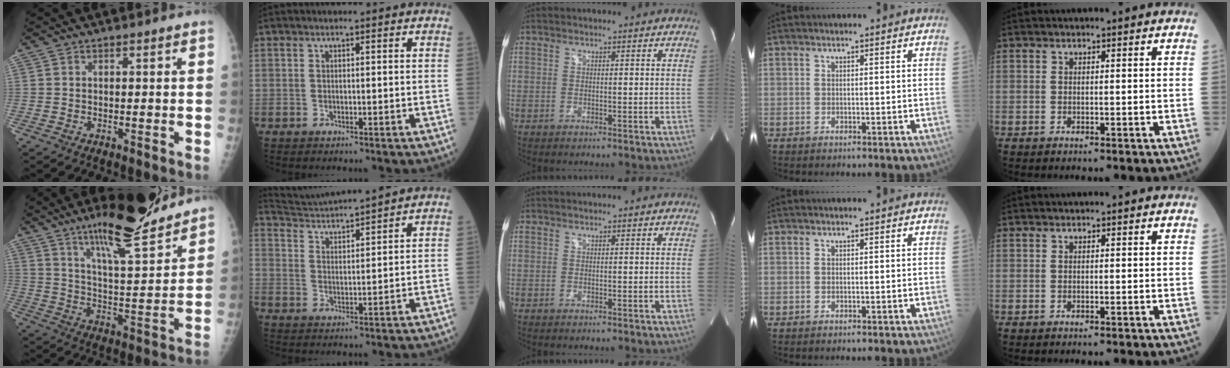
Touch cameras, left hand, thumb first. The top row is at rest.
{"thumb": {"total": 16.8, "force": [13.1, 3.0, 10.1], "torque": [-0.133, -0.086, 0.216]}, "index": {"total": 10.0, "force": [9.5, -1.6, 2.4], "torque": [-0.058, 0.014, 0.163]}}